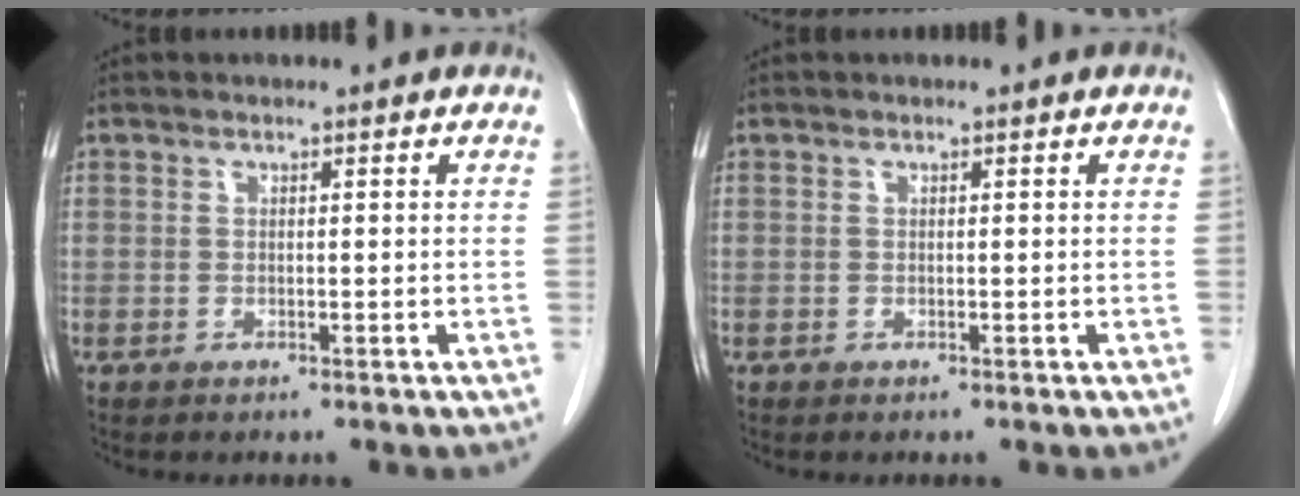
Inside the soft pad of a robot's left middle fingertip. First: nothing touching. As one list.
[{"total": 0.0}]